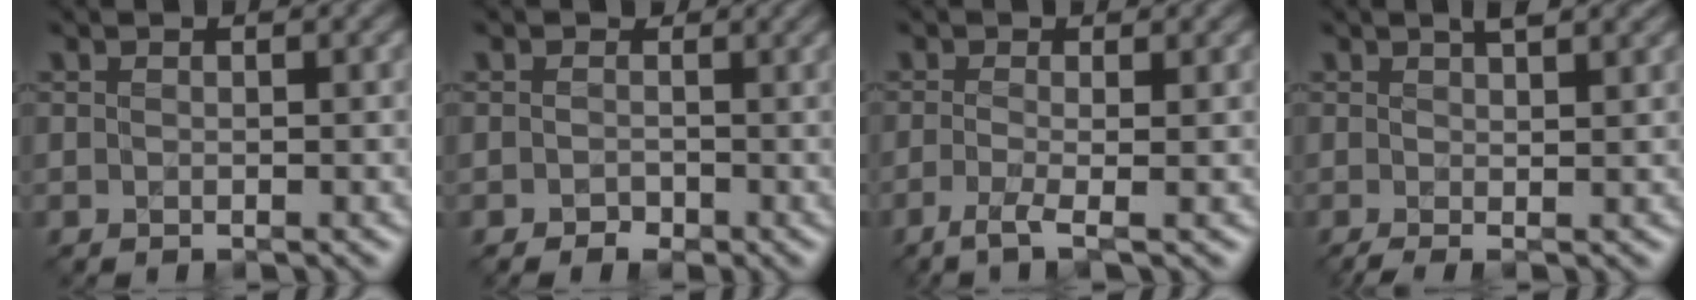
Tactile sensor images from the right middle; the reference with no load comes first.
{"total": 1.0, "force": [-0.1, 0.9, 0.1], "torque": [0.006, 0.007, -0.004]}
{"total": 2.3, "force": [-0.8, 0.6, 2.0], "torque": [-0.040, -0.003, -0.030]}
{"total": 4.0, "force": [1.1, 1.3, 3.6], "torque": [-0.034, 0.014, 0.005]}